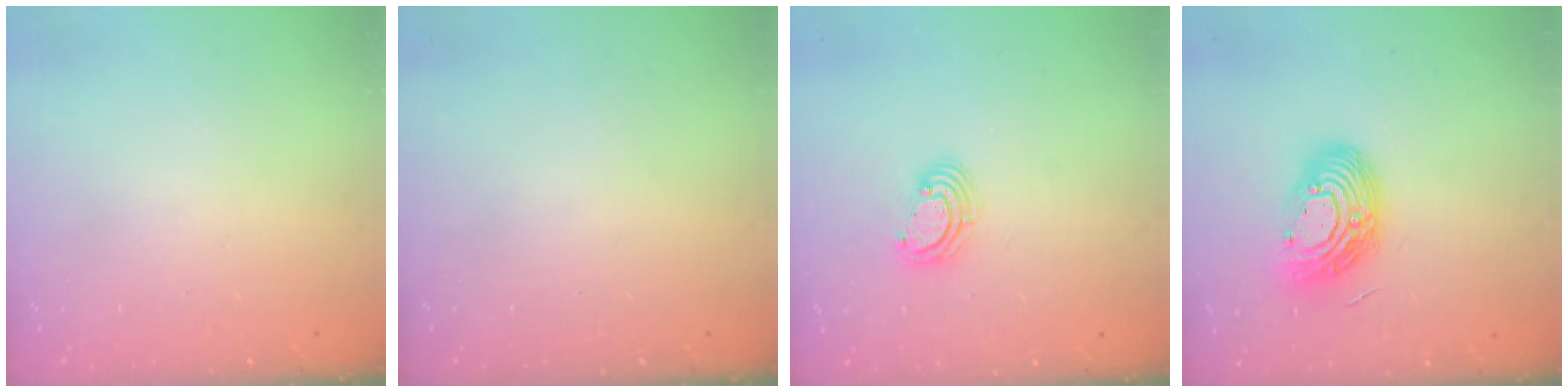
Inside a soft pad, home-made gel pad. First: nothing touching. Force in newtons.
{"total": 0.0}
{"total": 4.0, "press": 3.9, "slide": 0.2}
{"total": 14.2, "press": 14.1, "slide": 1.2}